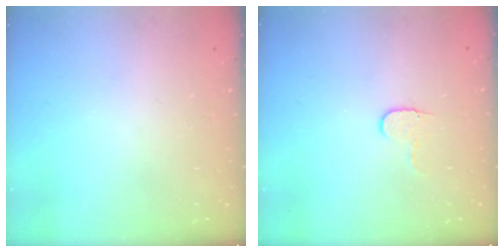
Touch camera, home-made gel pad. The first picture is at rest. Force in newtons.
{"total": 5.5, "press": 5.4, "slide": 0.5}